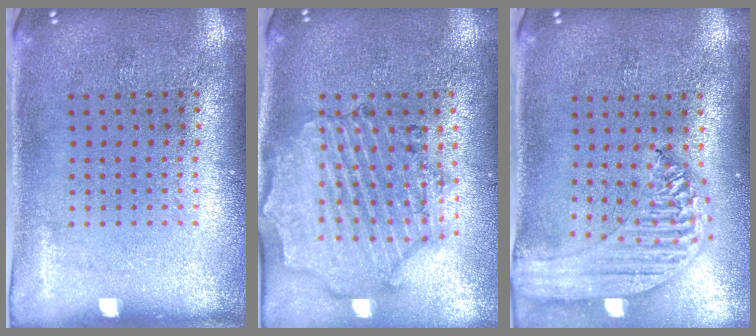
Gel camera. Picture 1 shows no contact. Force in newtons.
{"total": 1.7, "press": 1.6, "slide": 0.3}
{"total": 2.0, "press": 1.9, "slide": 0.7}